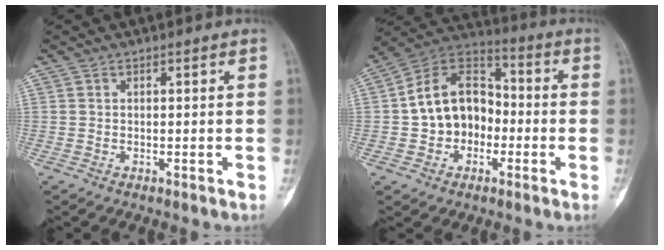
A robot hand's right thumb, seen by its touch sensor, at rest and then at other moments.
{"total": 14.4, "force": [-1.6, 11.1, 9.1], "torque": [-0.121, 0.044, -0.039]}